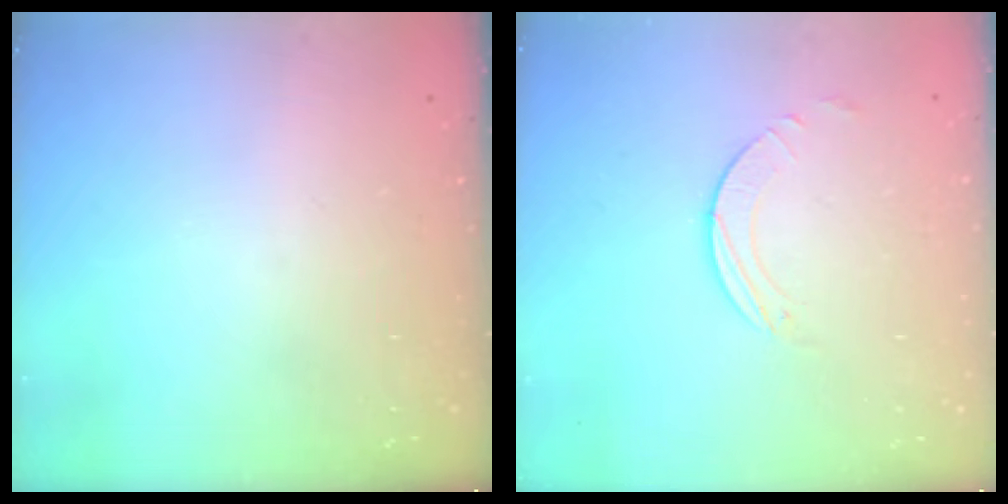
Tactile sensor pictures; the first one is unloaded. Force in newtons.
{"total": 1.6, "press": 1.6, "slide": 0.2}